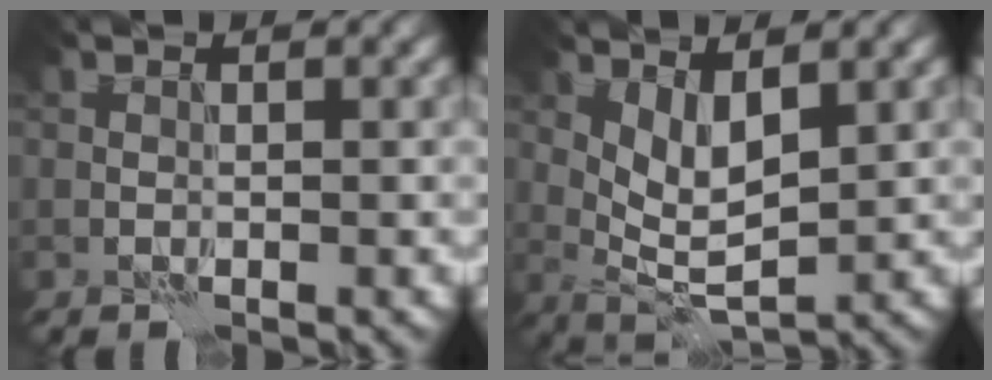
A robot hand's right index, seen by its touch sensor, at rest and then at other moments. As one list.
[{"total": 3.8, "force": [1.1, 1.4, 3.4], "torque": [-0.064, -0.011, 0.024]}]